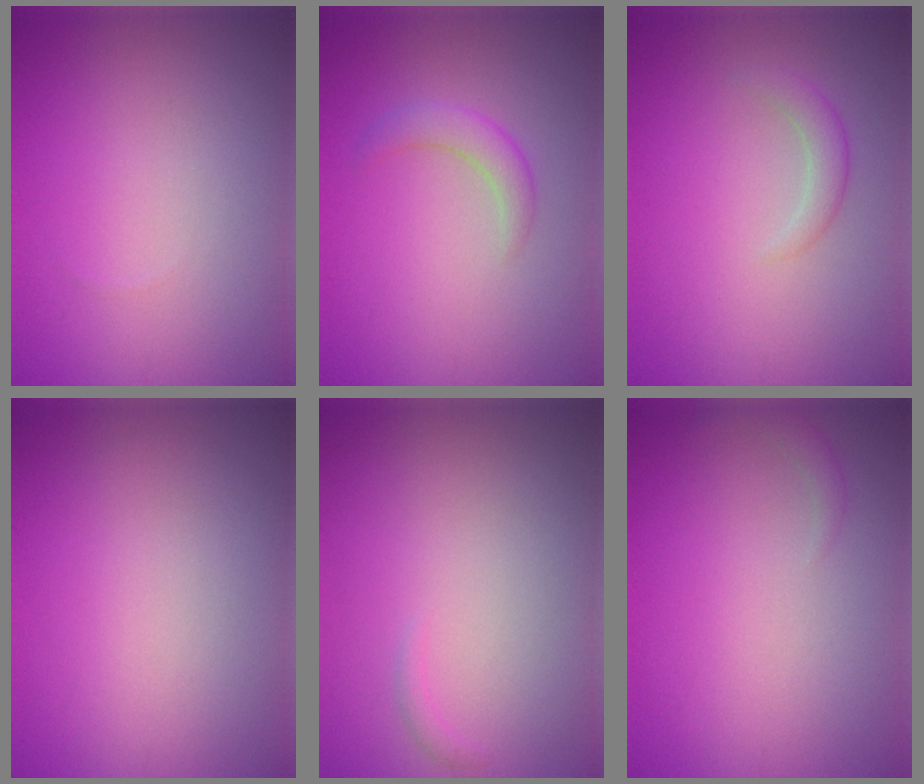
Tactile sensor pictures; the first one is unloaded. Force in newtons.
{"total": 2.2, "press": 2.2, "slide": 0.1}
{"total": 1.6, "press": 1.6, "slide": 0.1}
{"total": 0.0}
{"total": 0.6, "press": 0.6, "slide": 0.1}
{"total": 0.9, "press": 0.9, "slide": 0.1}